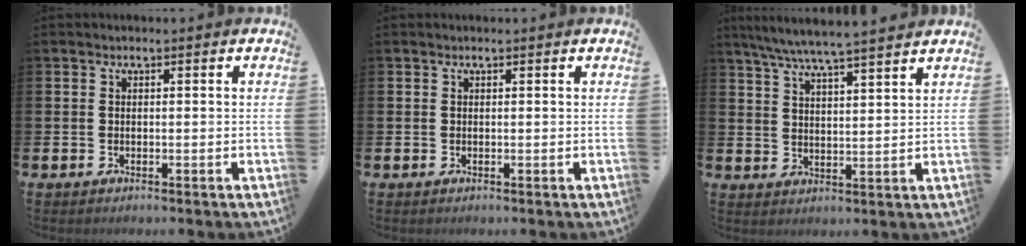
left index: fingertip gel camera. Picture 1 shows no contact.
{"total": 0.0}
{"total": 6.5, "force": [6.1, -0.2, 2.2], "torque": [-0.064, -0.029, 0.109]}